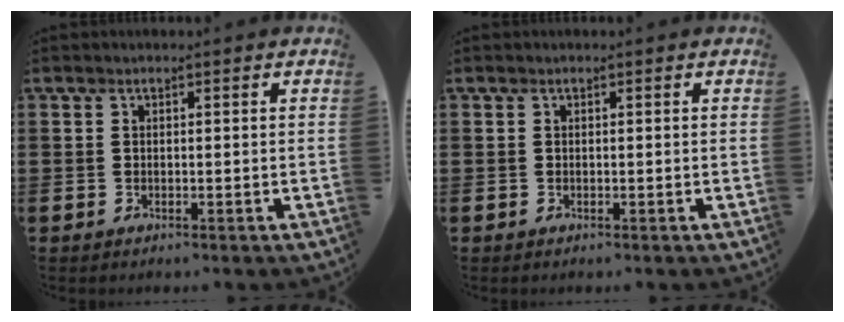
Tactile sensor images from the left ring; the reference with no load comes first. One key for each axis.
{"total": 0.0}